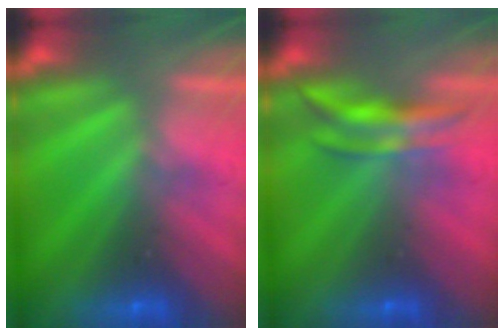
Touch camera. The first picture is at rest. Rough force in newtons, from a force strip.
{"total": 3.9}